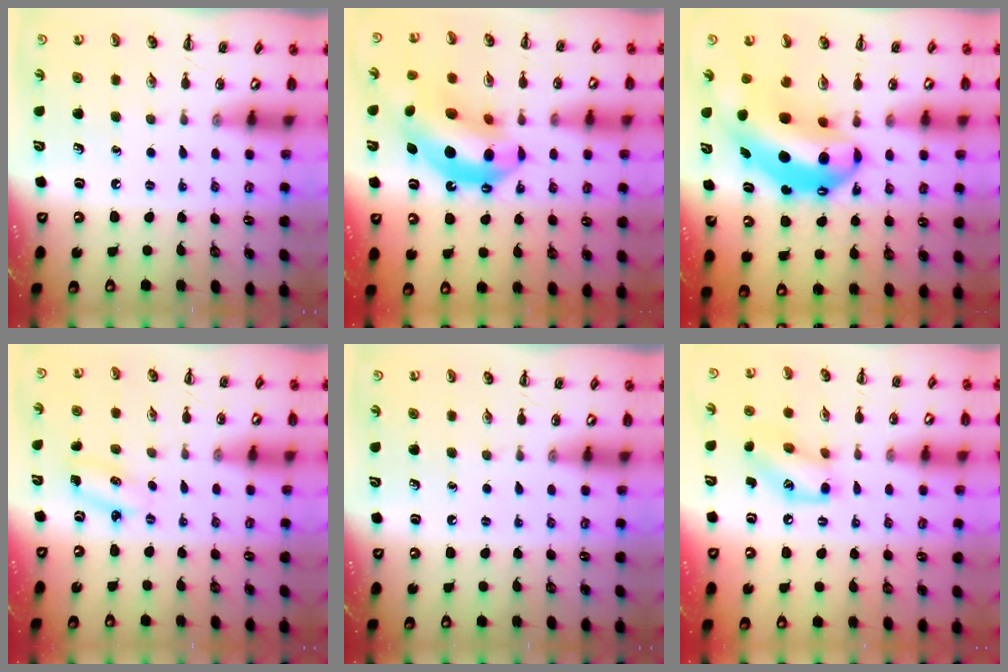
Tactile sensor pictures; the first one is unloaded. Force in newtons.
{"total": 16.5, "press": 15.9, "slide": 4.6}
{"total": 14.1, "press": 13.6, "slide": 3.5}
{"total": 2.5, "press": 2.5, "slide": 0.4}
{"total": 0.0}
{"total": 11.2, "press": 11.2, "slide": 0.9}